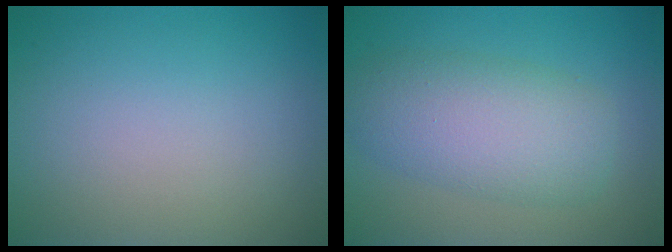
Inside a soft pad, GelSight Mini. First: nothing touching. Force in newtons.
{"total": 6.1, "press": 6.1, "slide": 0.1}